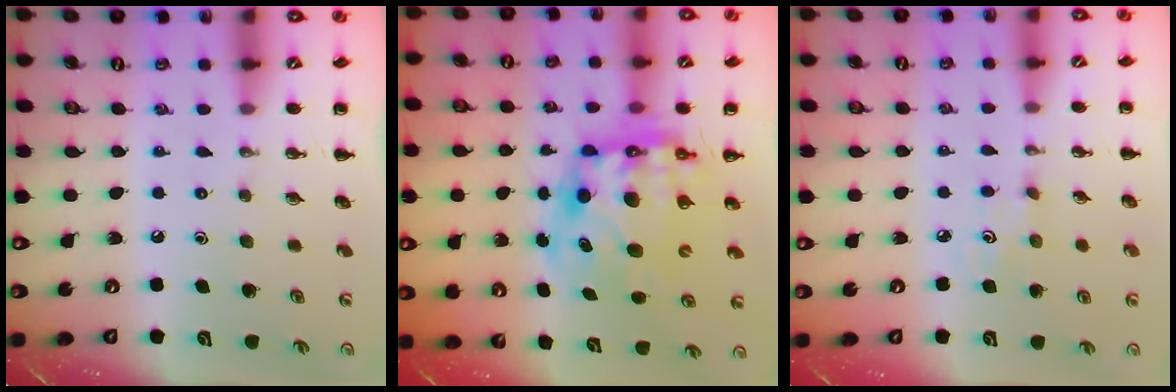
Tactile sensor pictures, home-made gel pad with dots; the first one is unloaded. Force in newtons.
{"total": 11.5, "press": 11.2, "slide": 2.7}
{"total": 3.5, "press": 3.4, "slide": 1.0}